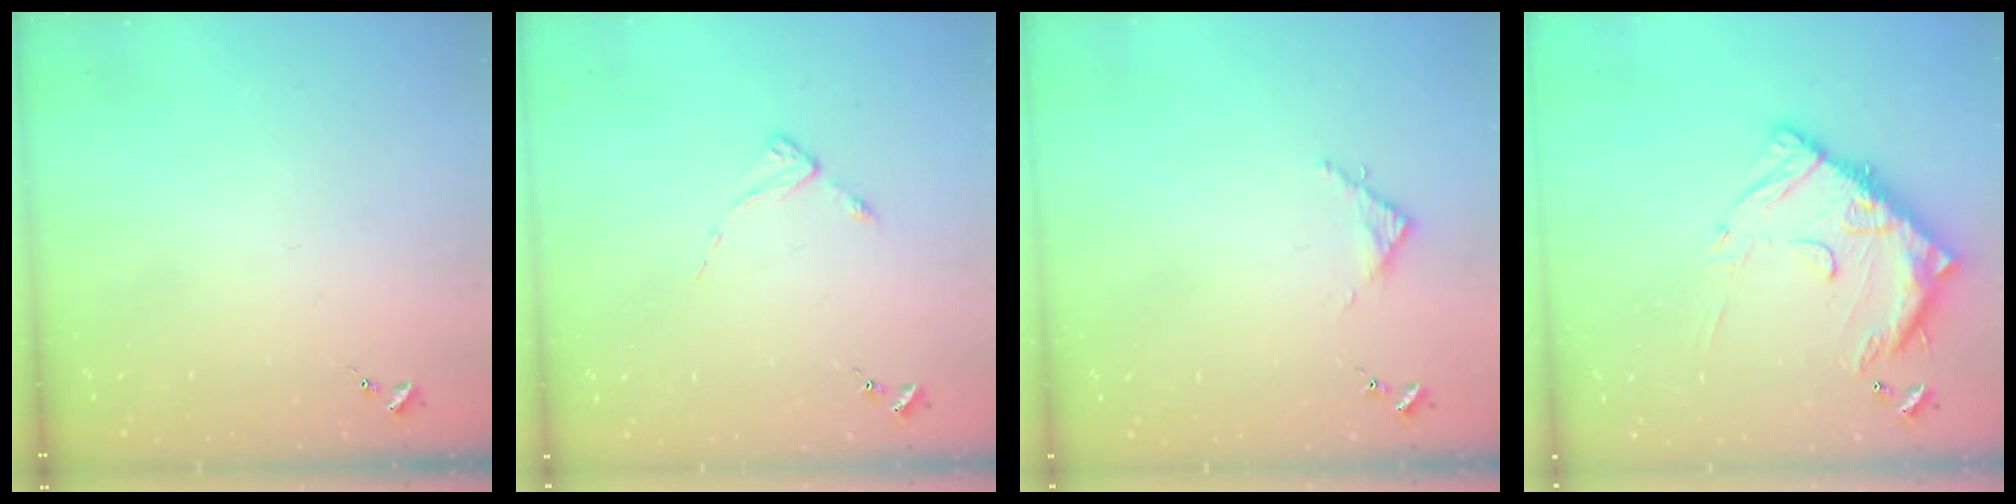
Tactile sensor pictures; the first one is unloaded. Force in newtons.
{"total": 2.6, "press": 2.6, "slide": 0.3}
{"total": 2.8, "press": 2.8, "slide": 0.4}
{"total": 16.1, "press": 16.0, "slide": 1.3}